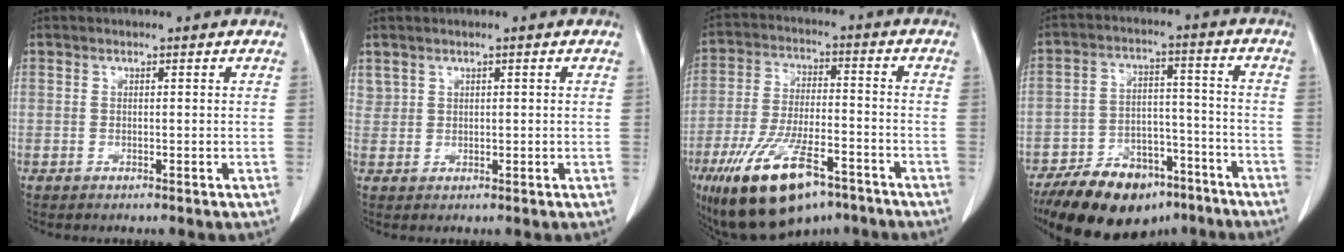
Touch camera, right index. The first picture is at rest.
{"total": 1.5, "force": [1.0, 1.0, 0.1], "torque": [0.008, 0.009, 0.020]}
{"total": 16.1, "force": [-10.1, 5.1, 11.4], "torque": [-0.230, -0.016, -0.172]}
{"total": 17.3, "force": [-12.4, 8.3, 8.7], "torque": [-0.159, 0.014, -0.199]}